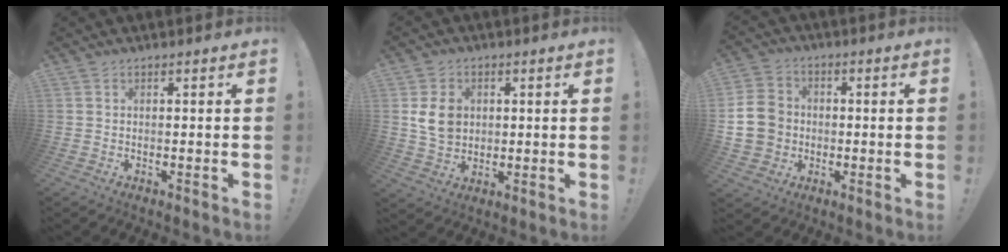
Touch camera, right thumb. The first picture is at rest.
{"total": 8.1, "force": [1.7, 6.8, 4.2], "torque": [-0.054, -0.002, 0.033]}
{"total": 11.9, "force": [-0.7, 10.6, 5.4], "torque": [-0.079, 0.019, -0.003]}